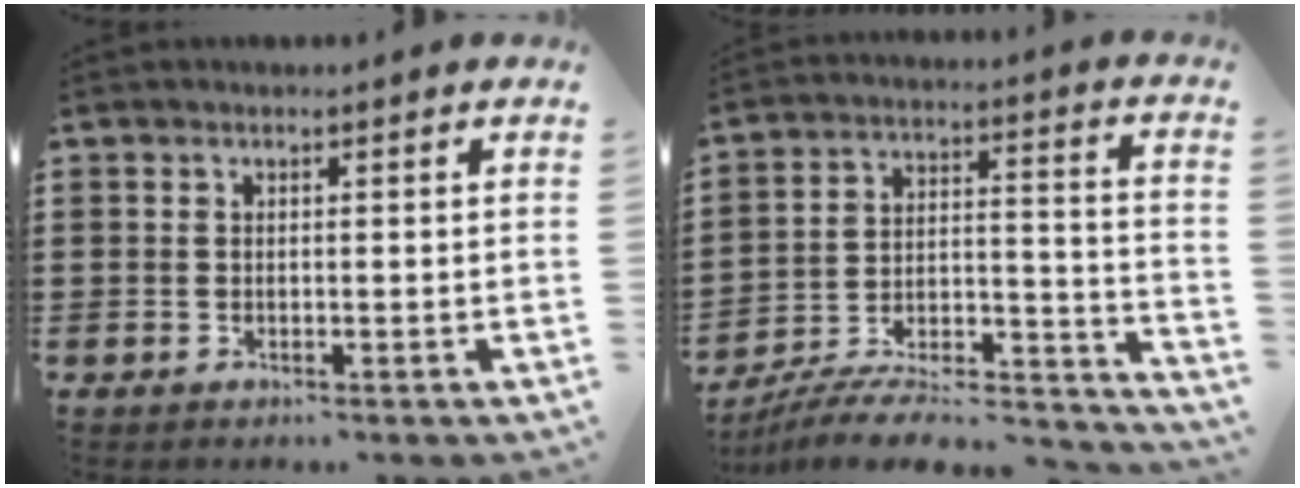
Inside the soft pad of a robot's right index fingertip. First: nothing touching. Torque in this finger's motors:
{"motor_torque": [-2.14, 0.00, -1.05, -0.06]}